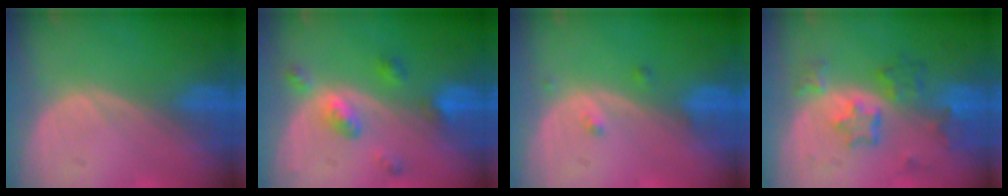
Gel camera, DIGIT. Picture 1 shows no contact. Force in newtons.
{"total": 5.3, "press": 4.6, "slide": 2.6}
{"total": 1.3, "press": 1.3, "slide": 0.0}
{"total": 7.2, "press": 6.4, "slide": 3.4}